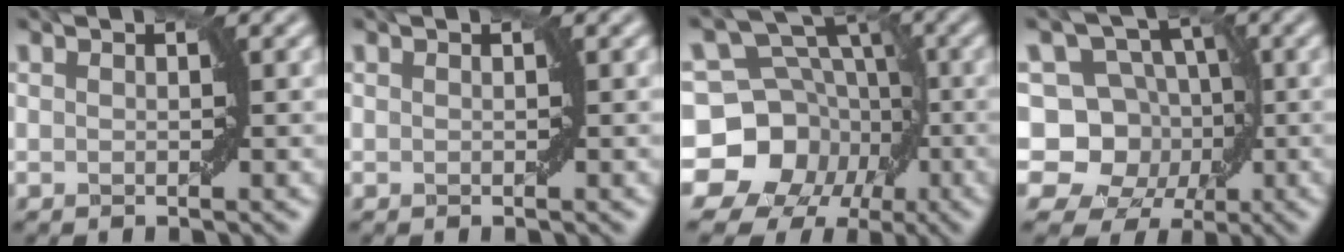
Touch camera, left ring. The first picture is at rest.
{"total": 0.0}
{"total": 14.9, "force": [-5.2, 13.0, 5.0], "torque": [-0.093, 0.001, -0.106]}
{"total": 8.8, "force": [0.7, 7.6, 4.4], "torque": [-0.040, 0.031, -0.031]}